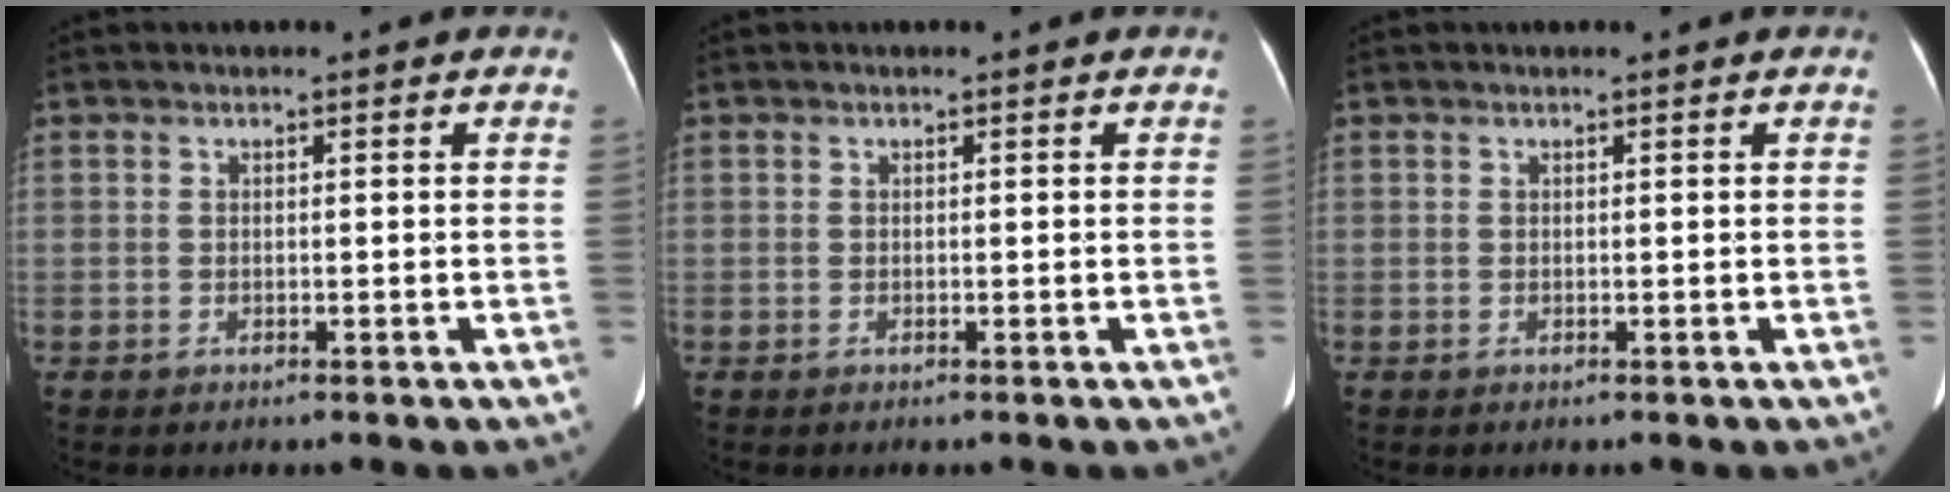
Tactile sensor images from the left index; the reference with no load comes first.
{"total": 0.0}
{"total": 0.0}